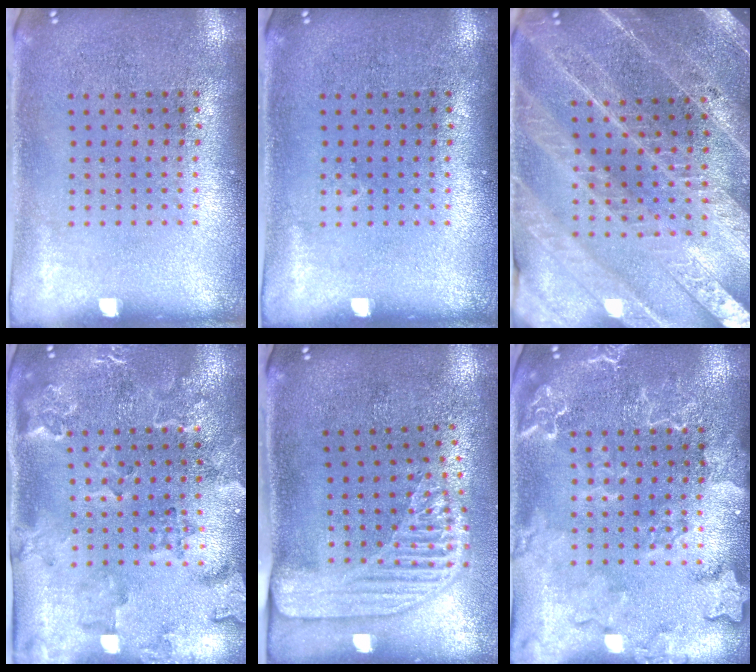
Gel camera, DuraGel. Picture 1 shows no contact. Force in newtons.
{"total": 0.0}
{"total": 4.1, "press": 3.8, "slide": 1.7}
{"total": 2.4, "press": 2.2, "slide": 0.8}
{"total": 2.2, "press": 1.8, "slide": 1.3}
{"total": 3.7, "press": 3.7, "slide": 0.6}